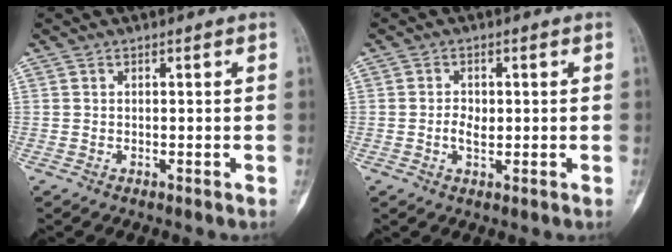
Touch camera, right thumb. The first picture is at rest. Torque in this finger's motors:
{"motor_torque": [0.61, -0.05, 0.24, -0.25, 0.09]}